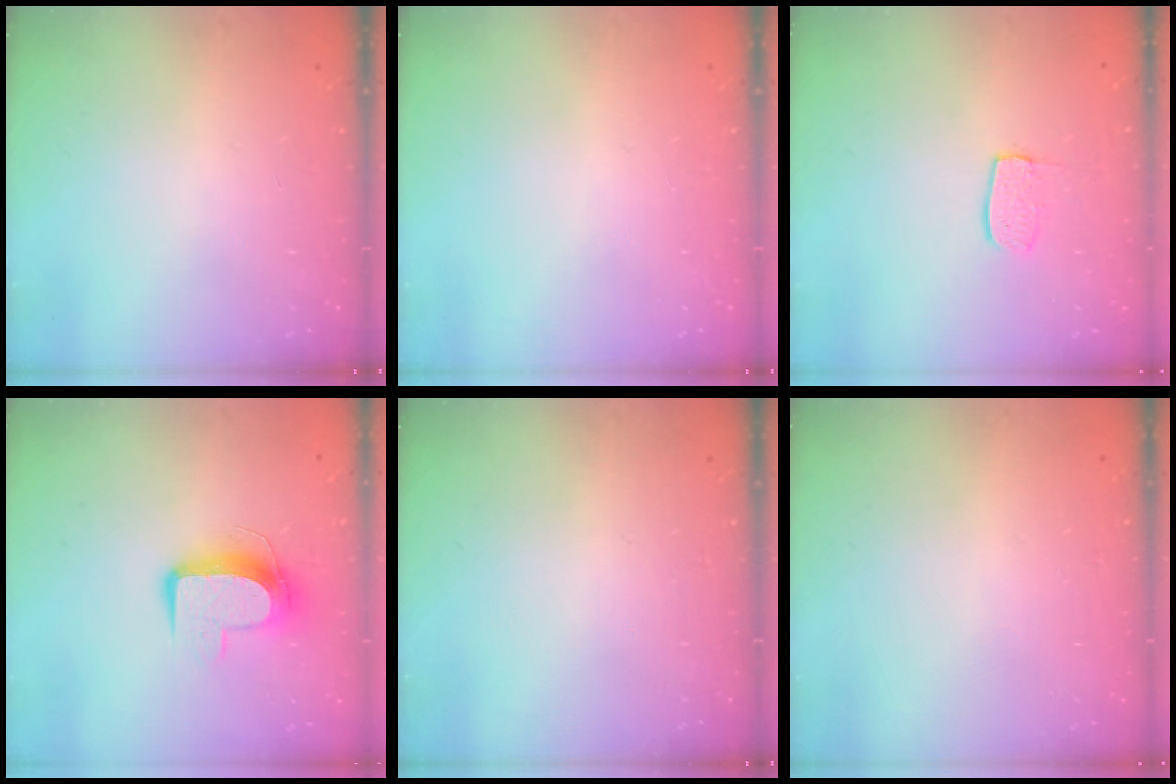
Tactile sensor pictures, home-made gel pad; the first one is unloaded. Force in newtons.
{"total": 0.0}
{"total": 6.6, "press": 6.5, "slide": 0.4}
{"total": 10.4, "press": 10.4, "slide": 0.6}
{"total": 0.0}
{"total": 0.0}